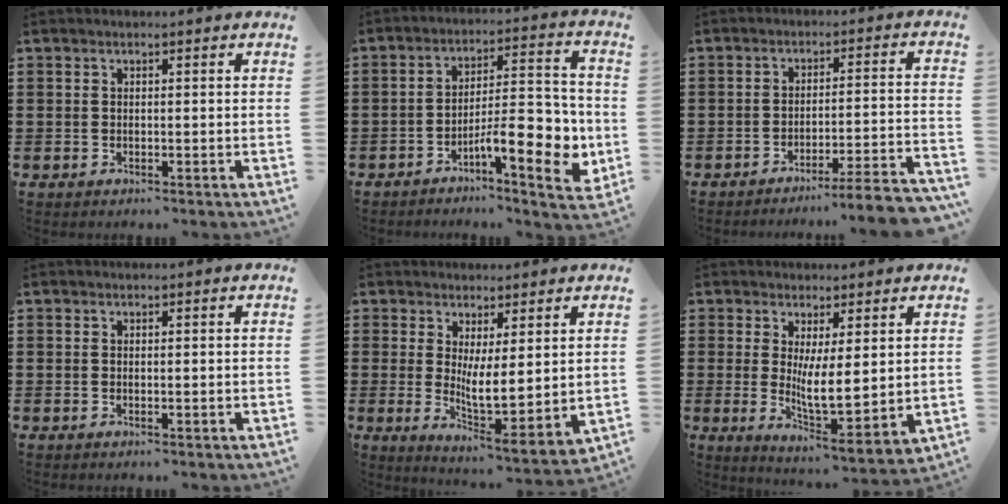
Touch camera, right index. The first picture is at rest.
{"total": 11.1, "force": [-4.5, 3.7, 9.4], "torque": [-0.118, 0.001, -0.078]}
{"total": 5.2, "force": [-4.5, -0.7, 2.4], "torque": [-0.037, -0.019, -0.090]}
{"total": 0.0}
{"total": 5.6, "force": [1.6, 1.3, 5.2], "torque": [-0.098, -0.022, 0.029]}
{"total": 6.7, "force": [1.4, 1.6, 6.3], "torque": [-0.123, -0.023, 0.024]}